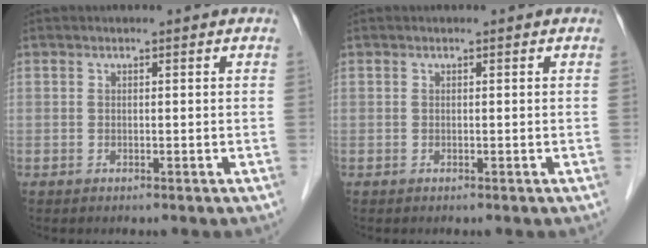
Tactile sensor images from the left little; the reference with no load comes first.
{"total": 0.0}